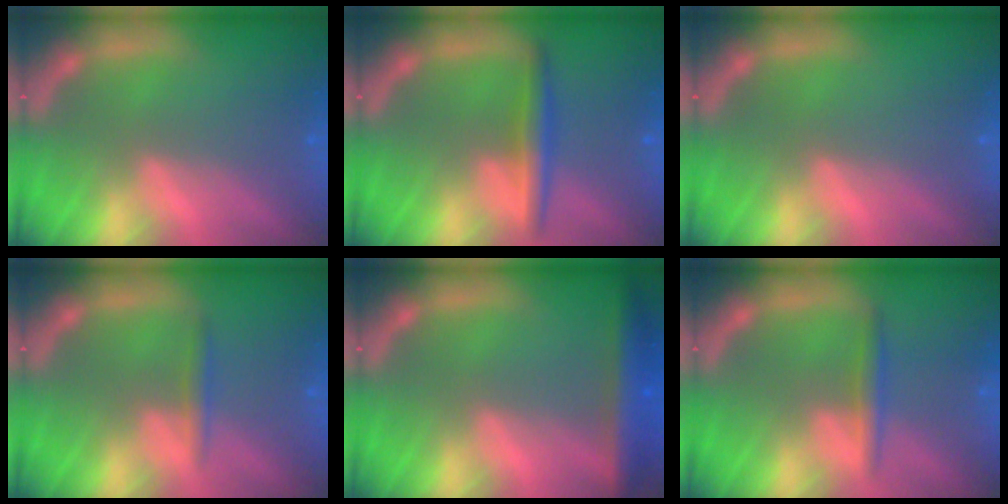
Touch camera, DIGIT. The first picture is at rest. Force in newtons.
{"total": 3.0}
{"total": 0.0}
{"total": 1.4}
{"total": 5.0}
{"total": 1.9}